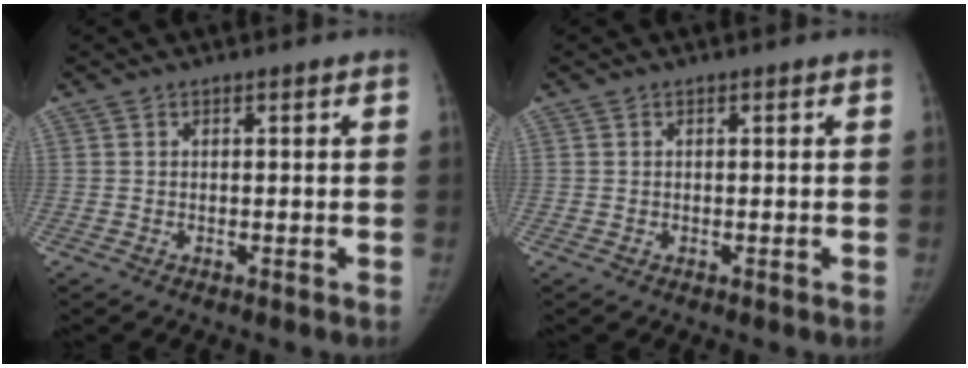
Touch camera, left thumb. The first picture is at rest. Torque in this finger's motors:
{"motor_torque": [-0.07, -0.21, 0.16, -0.04, -0.01]}